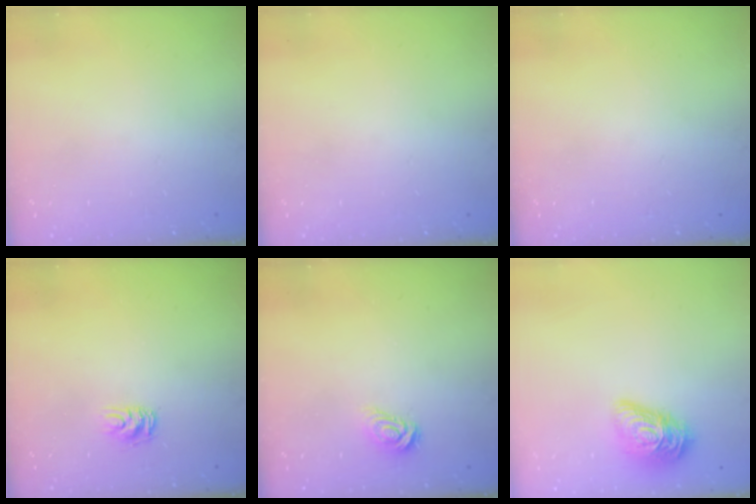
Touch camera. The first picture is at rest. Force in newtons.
{"total": 0.0}
{"total": 0.0}
{"total": 6.1, "press": 6.0, "slide": 0.8}
{"total": 4.1, "press": 4.1, "slide": 0.3}
{"total": 14.0, "press": 14.0, "slide": 0.4}